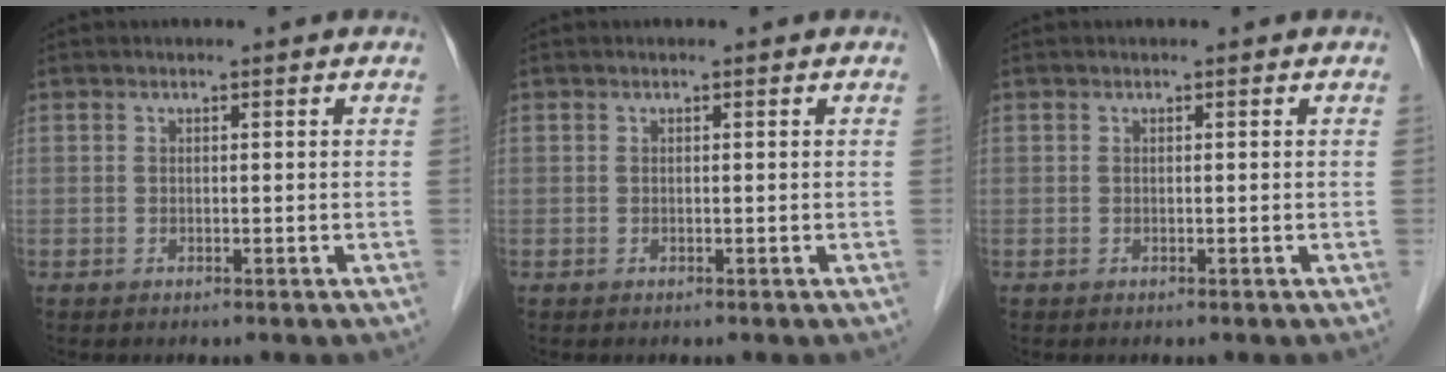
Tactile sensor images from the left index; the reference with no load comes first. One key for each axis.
{"total": 0.0}
{"total": 0.0}